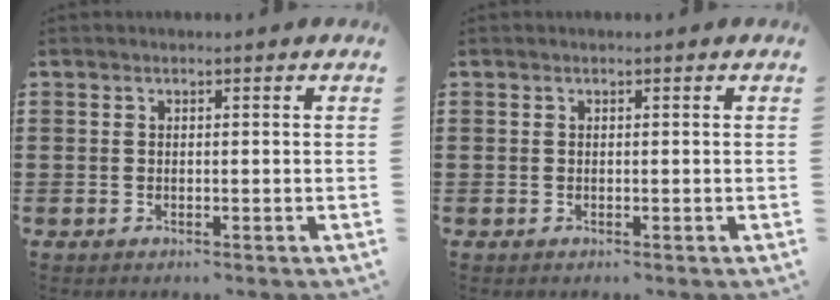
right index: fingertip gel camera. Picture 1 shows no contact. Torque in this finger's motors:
{"motor_torque": [-0.01, 0.00, 0.00, -0.01]}